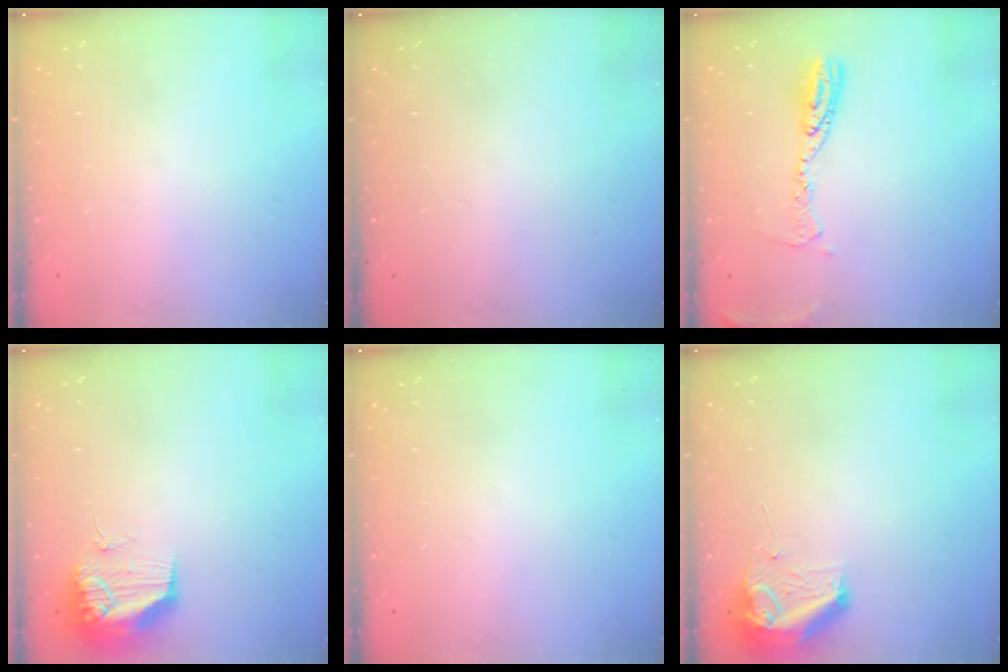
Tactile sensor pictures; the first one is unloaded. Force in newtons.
{"total": 0.0}
{"total": 9.5, "press": 9.4, "slide": 0.9}
{"total": 11.1, "press": 11.1, "slide": 0.8}
{"total": 0.0}
{"total": 8.7, "press": 8.6, "slide": 1.0}